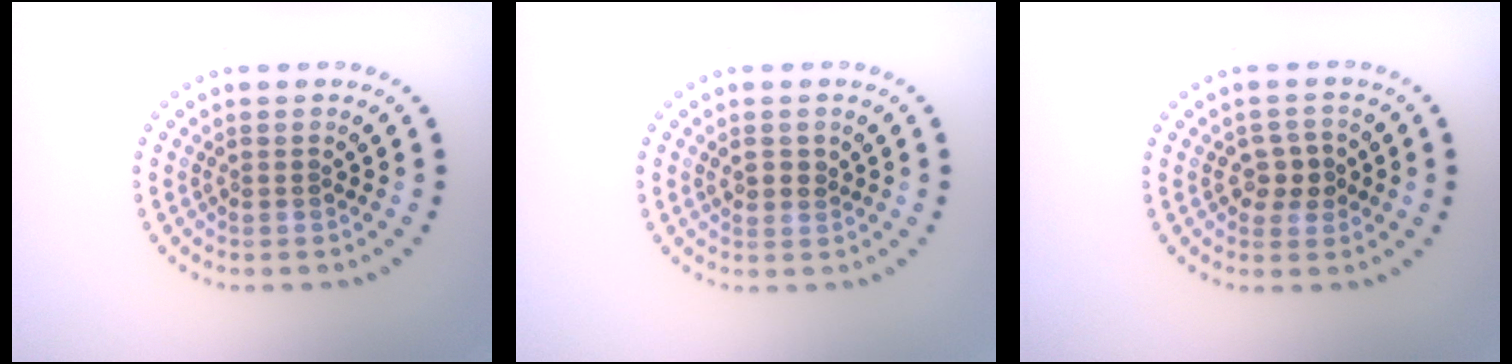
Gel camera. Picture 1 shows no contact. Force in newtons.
{"total": 1.0, "press": 0.9, "slide": 0.4}
{"total": 2.4, "press": 2.3, "slide": 0.8}